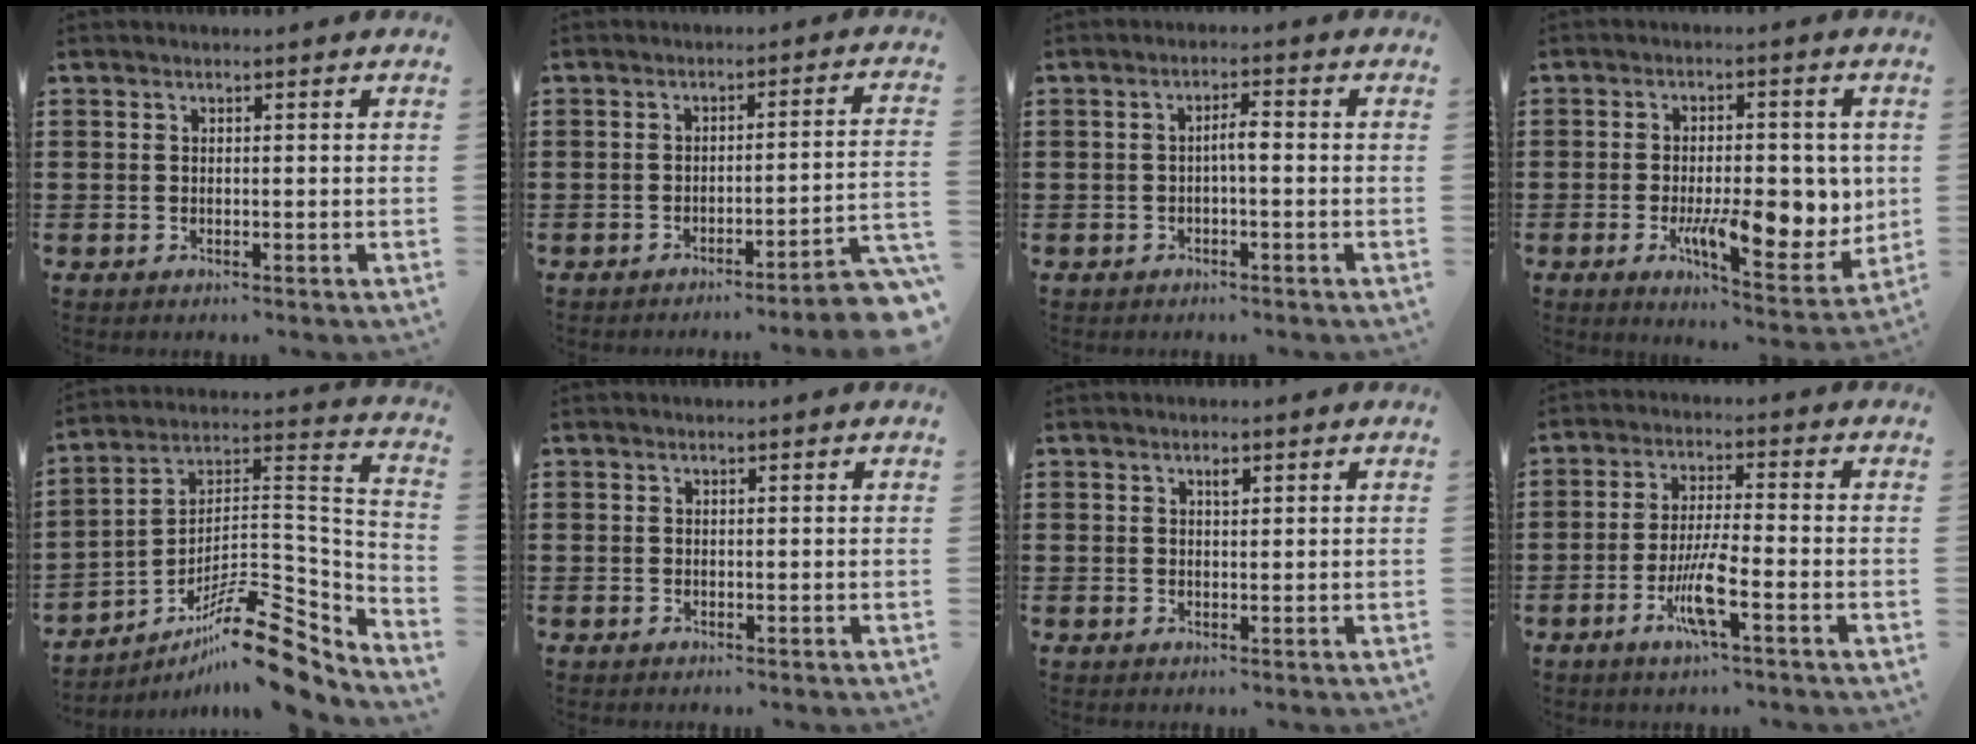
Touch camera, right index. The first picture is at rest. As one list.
[{"total": 4.2, "force": [-3.4, -0.5, 2.4], "torque": [-0.043, -0.022, -0.069]}, {"total": 2.5, "force": [-0.4, 0.5, 2.4], "torque": [-0.046, 0.004, -0.010]}, {"total": 11.2, "force": [-1.7, 4.7, 10.0], "torque": [-0.136, -0.015, -0.027]}, {"total": 14.4, "force": [-10.3, 3.7, 9.4], "torque": [-0.136, 0.034, -0.184]}, {"total": 0.0}, {"total": 1.2, "force": [0.6, 0.5, 0.9], "torque": [-0.011, 0.000, 0.009]}, {"total": 7.1, "force": [-3.1, 0.7, 6.3], "torque": [-0.136, -0.015, -0.062]}]